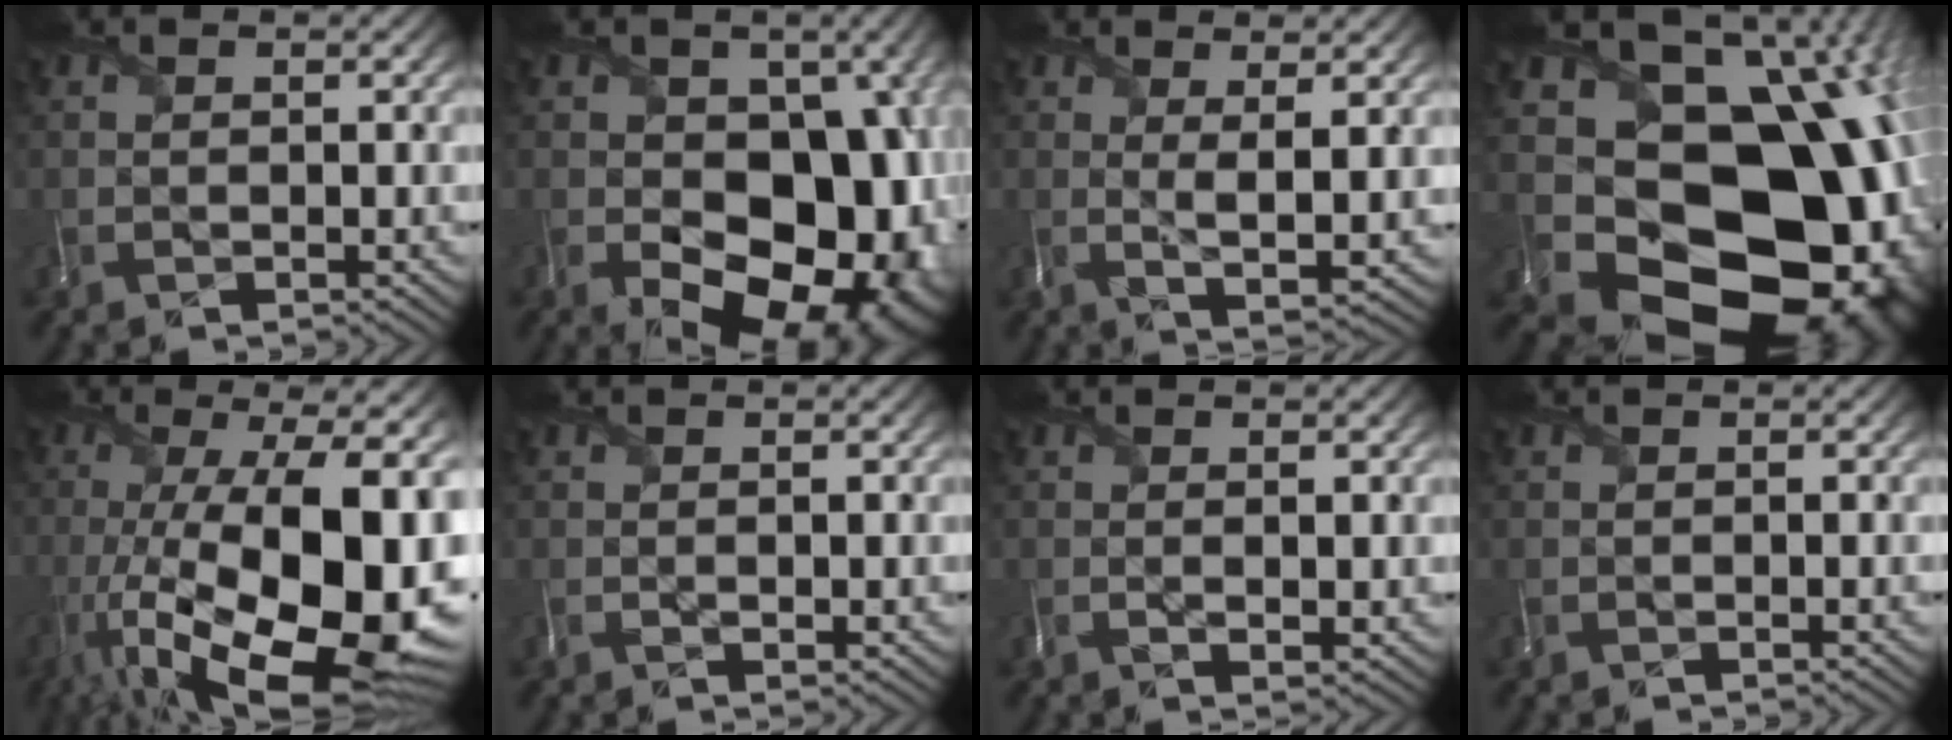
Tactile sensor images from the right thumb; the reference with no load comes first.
{"total": 18.7, "force": [-3.2, 12.7, 13.4], "torque": [-0.155, -0.044, -0.023]}
{"total": 3.4, "force": [1.2, 0.6, 3.1], "torque": [-0.063, -0.007, 0.021]}
{"total": 22.9, "force": [-5.2, 18.1, 13.0], "torque": [-0.234, -0.066, -0.066]}
{"total": 20.8, "force": [-6.1, 8.1, 18.2], "torque": [-0.294, -0.035, -0.093]}
{"total": 1.2, "force": [0.0, 0.7, 1.0], "torque": [-0.023, -0.004, 0.000]}
{"total": 1.6, "force": [0.2, 0.5, 1.4], "torque": [-0.029, -0.005, 0.006]}
{"total": 0.0}